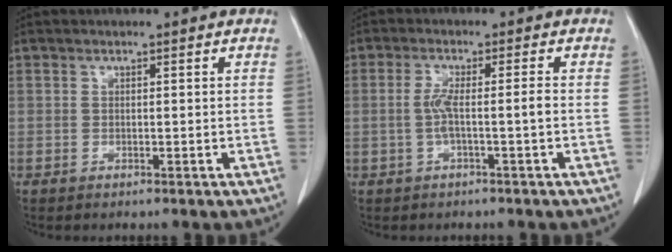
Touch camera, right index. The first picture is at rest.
{"total": 3.7, "force": [-0.8, -0.3, 3.6], "torque": [-0.072, 0.006, -0.013]}